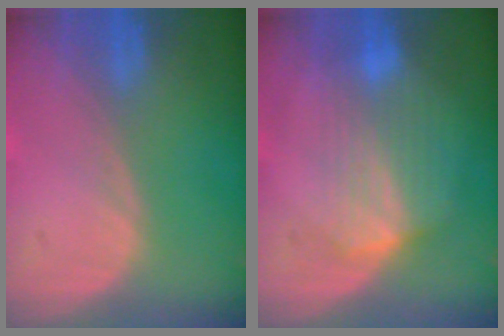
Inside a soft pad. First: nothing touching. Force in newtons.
{"total": 7.1, "press": 6.4, "slide": 3.1}